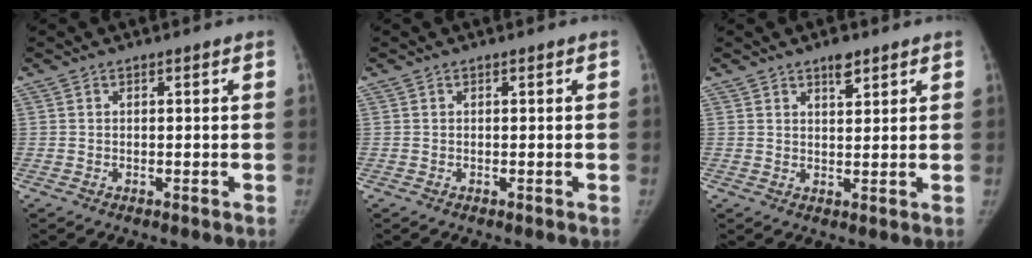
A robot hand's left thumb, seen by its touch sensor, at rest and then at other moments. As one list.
[{"total": 0.0}, {"total": 3.3, "force": [2.4, 1.4, 1.9], "torque": [-0.012, -0.015, 0.036]}]